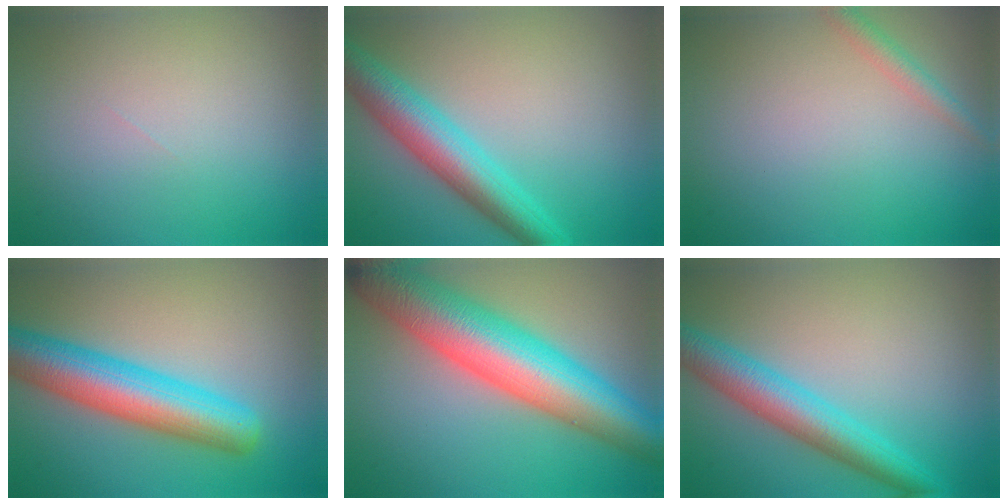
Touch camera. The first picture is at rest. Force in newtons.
{"total": 6.3, "press": 6.3, "slide": 0.1}
{"total": 1.7, "press": 1.7, "slide": 0.1}
{"total": 8.1, "press": 8.1, "slide": 0.2}
{"total": 12.5, "press": 12.5, "slide": 0.3}
{"total": 5.5, "press": 5.5, "slide": 0.3}